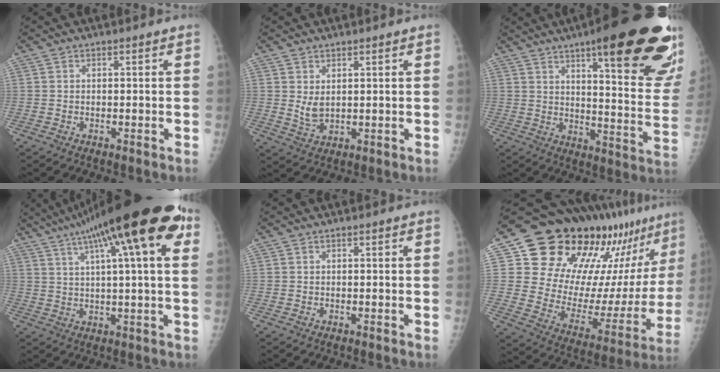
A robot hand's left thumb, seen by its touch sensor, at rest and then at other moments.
{"total": 3.4, "force": [1.3, 1.9, 2.4], "torque": [-0.038, -0.018, 0.033]}
{"total": 29.1, "force": [17.1, 6.0, 22.7], "torque": [-0.230, -0.060, 0.230]}
{"total": 23.2, "force": [10.5, 4.7, 20.1], "torque": [-0.314, 0.025, 0.155]}
{"total": 0.0}
{"total": 27.3, "force": [18.7, 12.0, 15.8], "torque": [-0.197, -0.078, 0.278]}